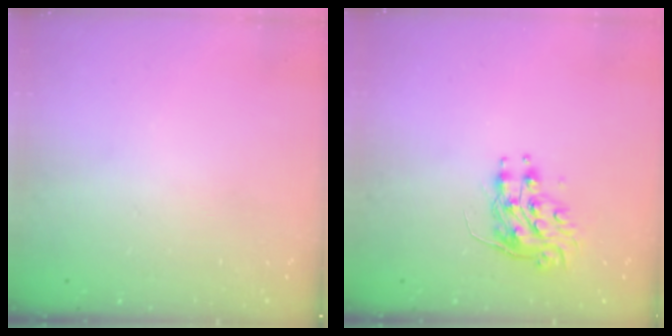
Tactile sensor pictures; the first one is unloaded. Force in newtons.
{"total": 8.8, "press": 8.7, "slide": 0.4}